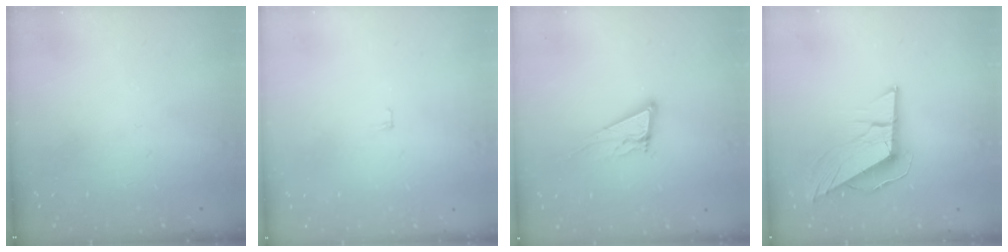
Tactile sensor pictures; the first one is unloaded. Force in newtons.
{"total": 2.4, "press": 2.4, "slide": 0.2}
{"total": 11.5, "press": 11.2, "slide": 2.6}
{"total": 9.4, "press": 9.4, "slide": 0.6}